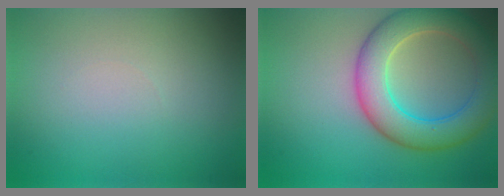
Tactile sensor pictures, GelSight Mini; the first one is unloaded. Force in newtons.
{"total": 7.0, "press": 7.0, "slide": 0.3}